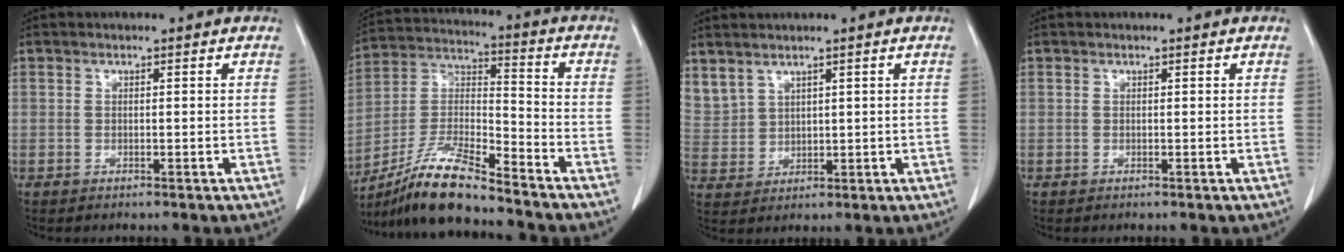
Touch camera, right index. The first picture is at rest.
{"total": 13.1, "force": [-11.0, 0.8, 7.0], "torque": [-0.141, -0.003, -0.203]}
{"total": 9.3, "force": [5.9, 6.1, 3.7], "torque": [-0.114, 0.015, 0.143]}
{"total": 0.0}